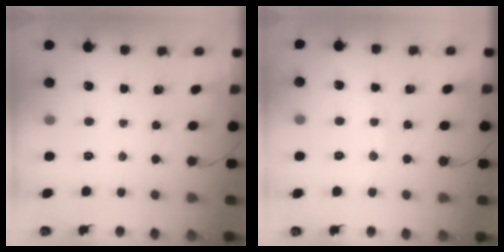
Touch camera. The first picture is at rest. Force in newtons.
{"total": 4.9, "press": 4.7, "slide": 1.5}